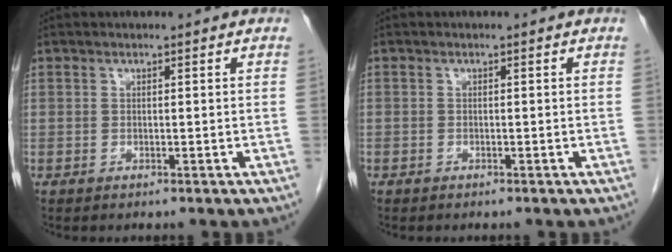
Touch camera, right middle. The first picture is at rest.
{"total": 0.5, "force": [-0.4, 0.3, 0.0], "torque": [-0.002, 0.004, -0.009]}